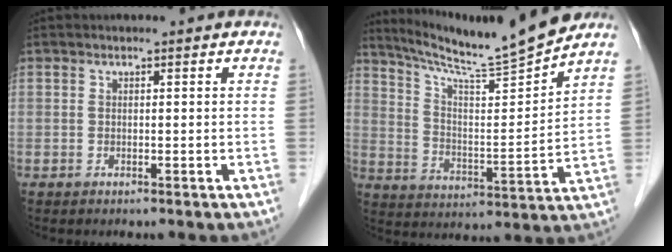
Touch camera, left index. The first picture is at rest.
{"total": 13.7, "force": [12.8, -2.1, 4.4], "torque": [-0.082, -0.024, 0.214]}